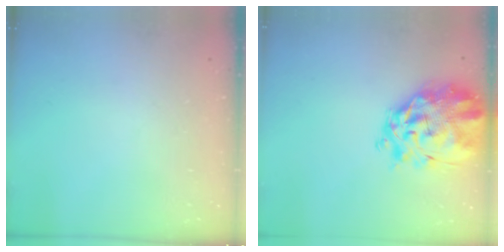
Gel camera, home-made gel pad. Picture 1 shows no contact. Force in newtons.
{"total": 10.0, "press": 9.3, "slide": 3.7}